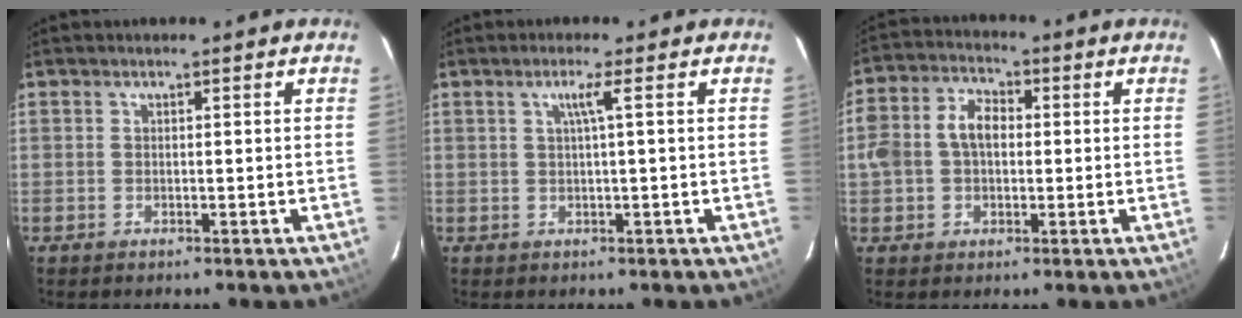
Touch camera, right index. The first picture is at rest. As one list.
[{"total": 2.2, "force": [0.5, -0.7, 2.0], "torque": [-0.037, -0.001, 0.012]}, {"total": 8.3, "force": [0.2, 6.1, 5.7], "torque": [-0.120, 0.026, 0.002]}]